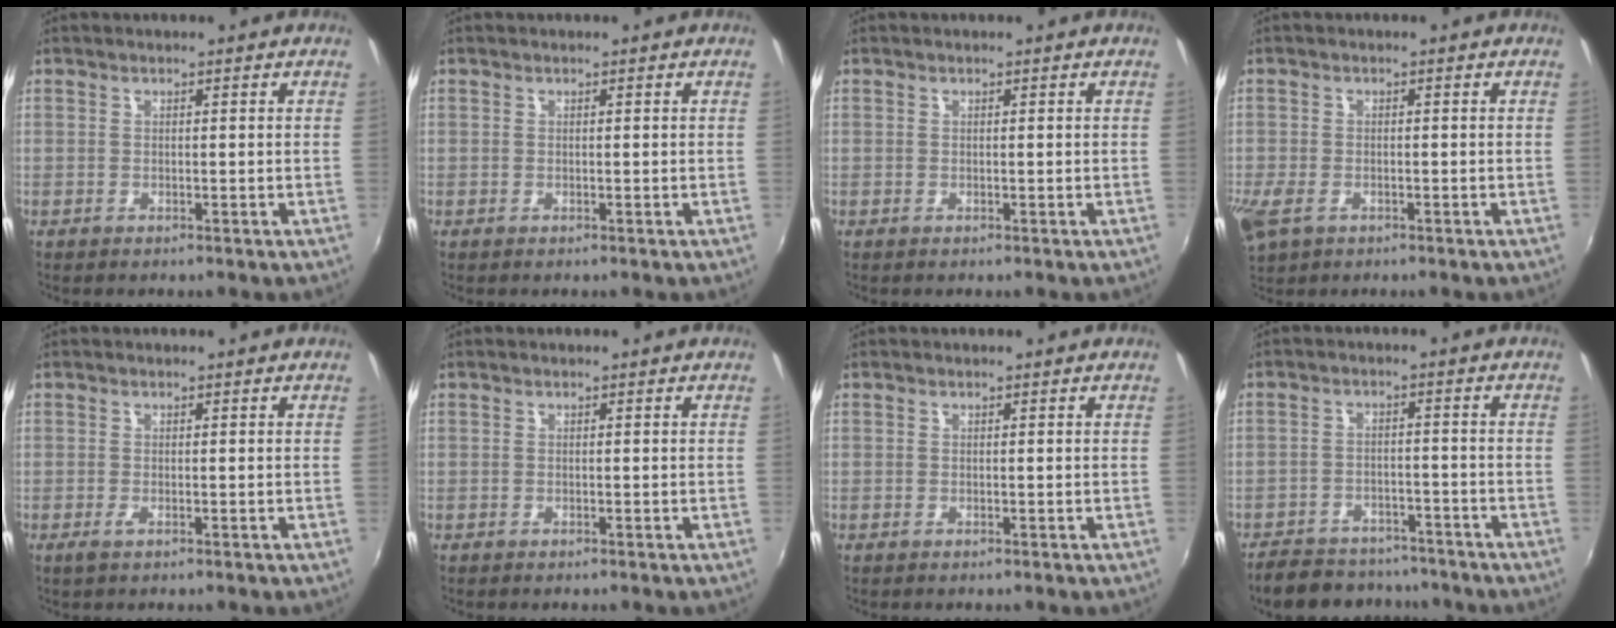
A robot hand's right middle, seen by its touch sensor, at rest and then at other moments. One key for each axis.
{"total": 0.0}
{"total": 0.0}
{"total": 5.8, "fx": -2.8, "fy": 3.6, "fz": 3.6, "tx": -0.089, "ty": -0.017, "tz": -0.053}
{"total": 1.2, "fx": -0.5, "fy": 0.2, "fz": 1.1, "tx": -0.021, "ty": -0.005, "tz": -0.010}
{"total": 0.0}
{"total": 0.0}
{"total": 14.8, "fx": -12.5, "fy": 6.1, "fz": 5.0, "tx": -0.122, "ty": 0.007, "tz": -0.175}